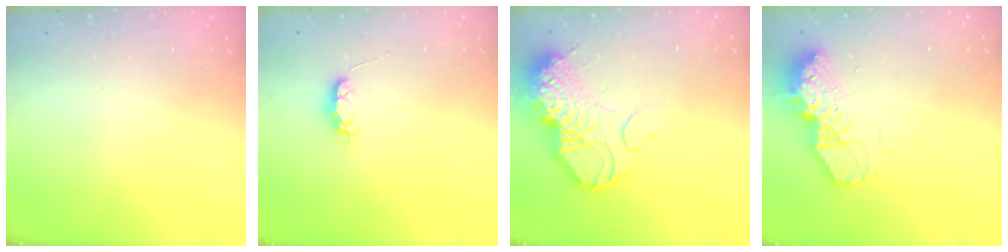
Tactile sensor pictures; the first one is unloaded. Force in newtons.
{"total": 4.9, "press": 4.9, "slide": 0.7}
{"total": 21.8, "press": 21.7, "slide": 2.0}
{"total": 12.9, "press": 12.9, "slide": 1.2}